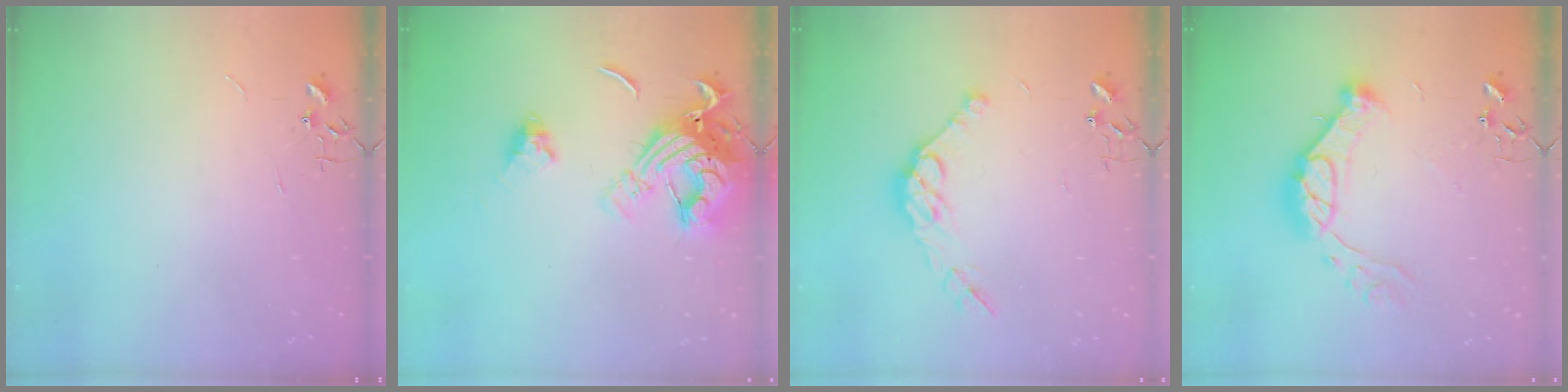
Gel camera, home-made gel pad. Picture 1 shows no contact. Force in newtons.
{"total": 17.5, "press": 17.4, "slide": 1.9}
{"total": 10.9, "press": 10.8, "slide": 0.9}
{"total": 15.1, "press": 15.0, "slide": 1.0}